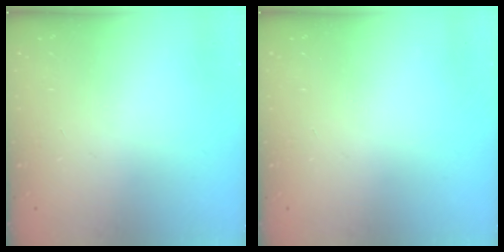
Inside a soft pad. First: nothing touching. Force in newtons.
{"total": 0.0}